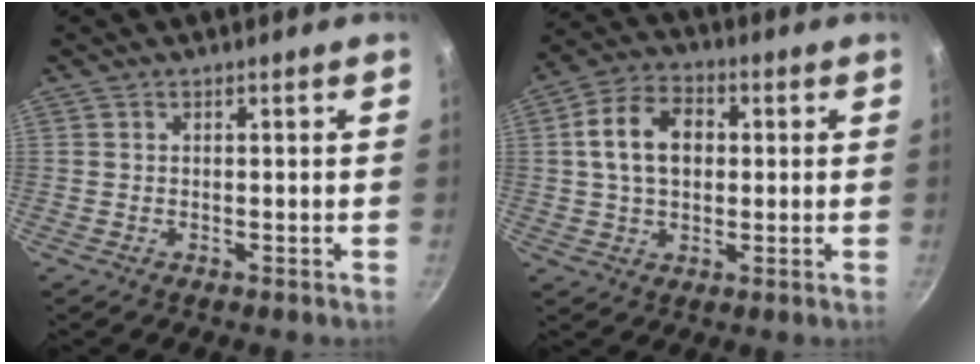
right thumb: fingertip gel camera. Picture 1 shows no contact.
{"total": 11.1, "force": [1.5, 7.8, 7.7], "torque": [-0.119, 0.018, 0.018]}